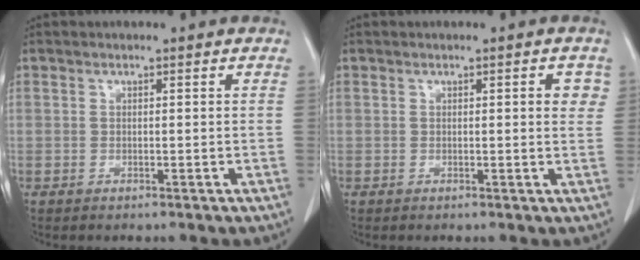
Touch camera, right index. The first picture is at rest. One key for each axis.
{"total": 2.3, "fx": 0.7, "fy": 0.7, "fz": 2.1, "tx": -0.021, "ty": 0.001, "tz": 0.005}